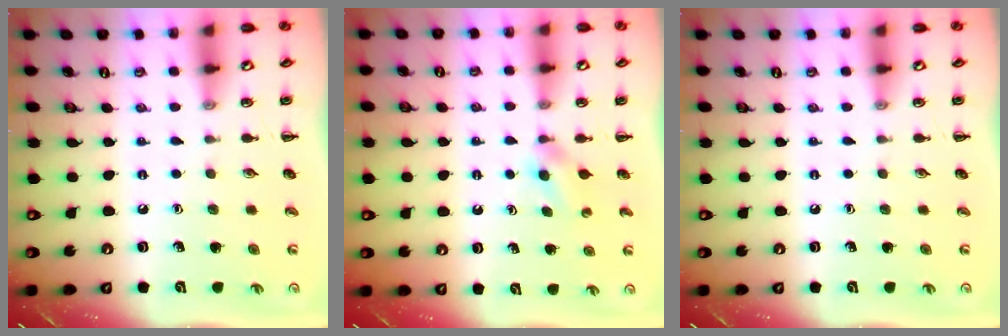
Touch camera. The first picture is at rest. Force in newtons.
{"total": 2.7, "press": 2.5, "slide": 1.0}
{"total": 0.0}